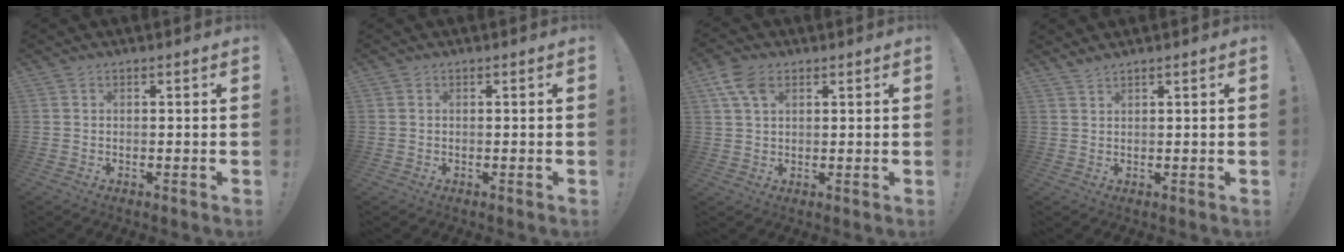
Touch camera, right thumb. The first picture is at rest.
{"total": 0.0}
{"total": 7.1, "force": [3.3, 4.4, 4.5], "torque": [-0.087, 0.001, 0.067]}
{"total": 1.4, "force": [1.2, -0.3, 0.7], "torque": [-0.022, -0.002, 0.023]}